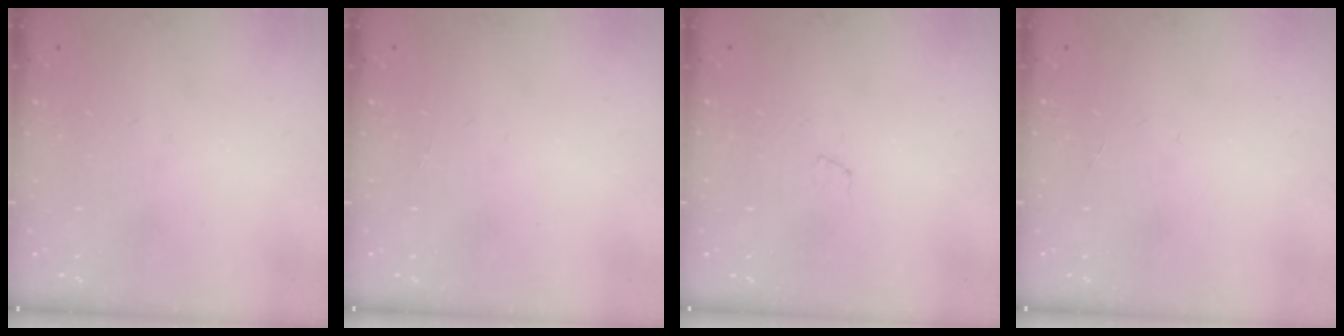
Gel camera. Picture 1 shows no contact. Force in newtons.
{"total": 0.0}
{"total": 3.7, "press": 3.7, "slide": 0.4}
{"total": 0.0}